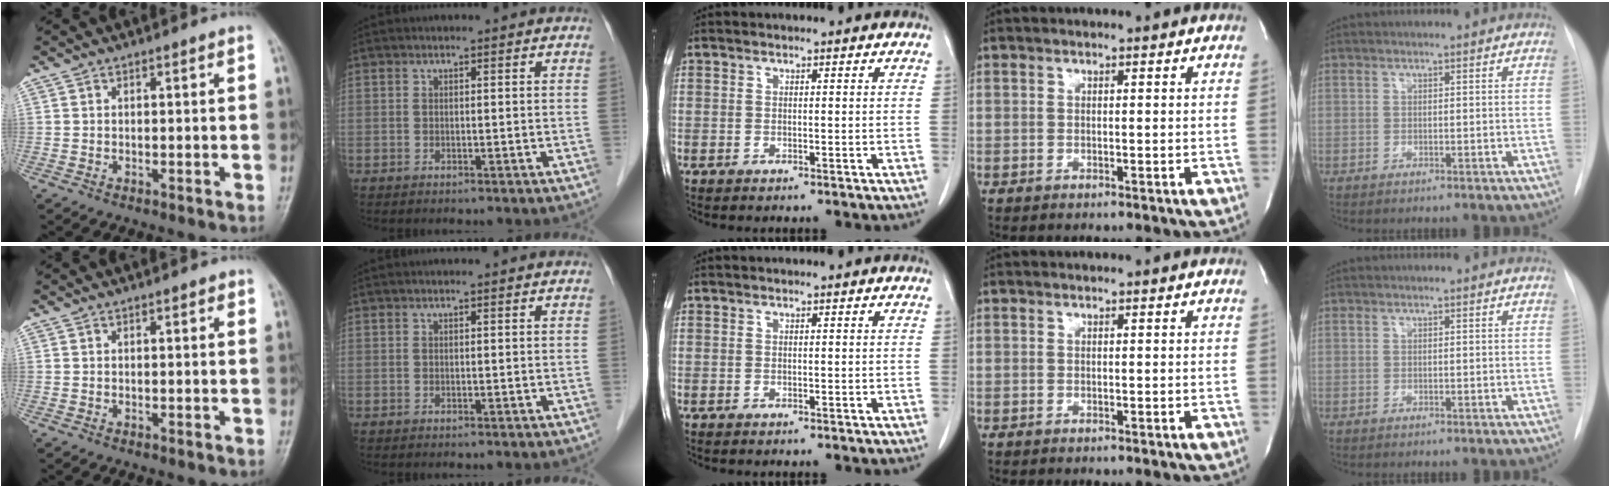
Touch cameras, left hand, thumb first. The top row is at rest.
{"thumb": {"total": 0.7, "force": [0.3, 0.3, 0.6], "torque": [-0.005, 0.001, 0.002]}}